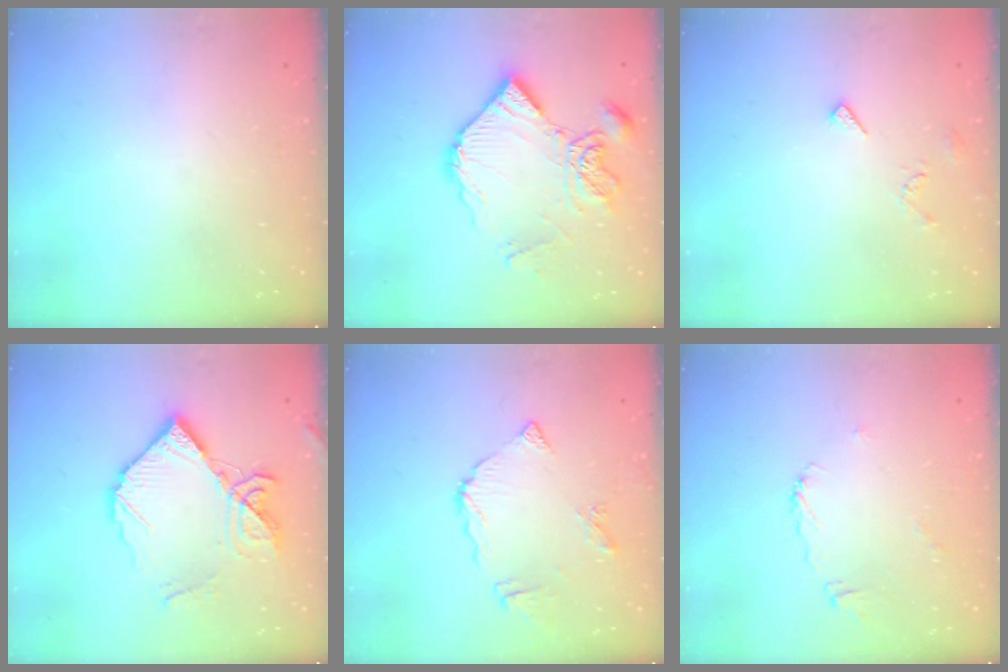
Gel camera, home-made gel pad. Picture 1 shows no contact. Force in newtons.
{"total": 14.3, "press": 14.2, "slide": 1.6}
{"total": 4.6, "press": 4.6, "slide": 0.4}
{"total": 15.8, "press": 15.7, "slide": 1.9}
{"total": 9.1, "press": 9.1, "slide": 1.0}
{"total": 4.6, "press": 4.6, "slide": 0.4}